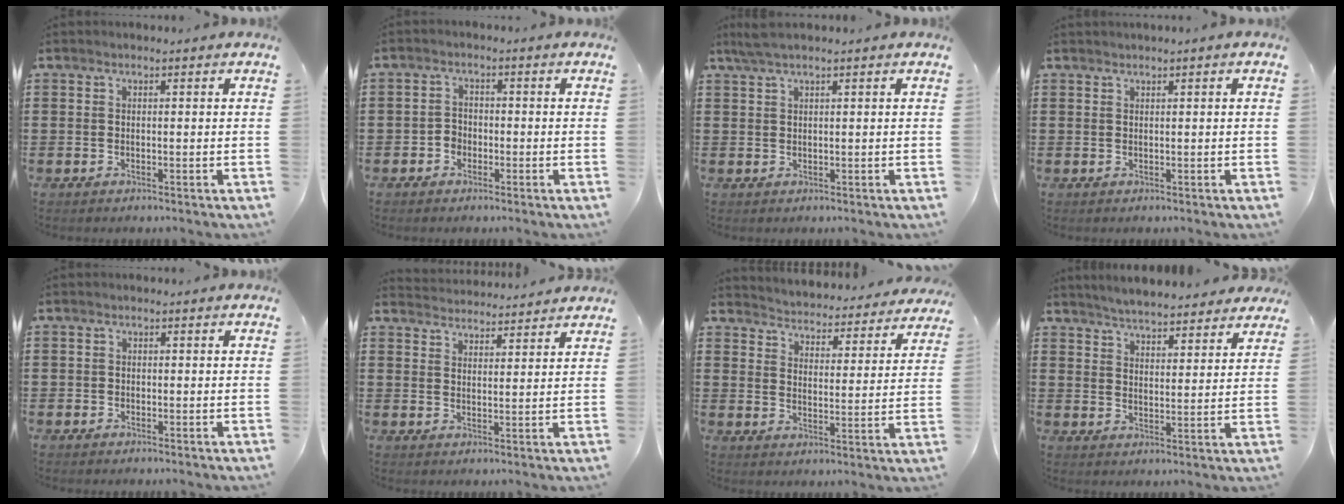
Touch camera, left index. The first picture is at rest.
{"total": 1.9, "force": [-1.2, 1.4, 0.2], "torque": [-0.009, 0.004, -0.028]}
{"total": 2.1, "force": [1.4, 0.0, 1.6], "torque": [-0.032, 0.000, 0.027]}
{"total": 0.5, "force": [0.4, -0.2, 0.3], "torque": [-0.005, -0.002, 0.007]}
{"total": 0.6, "force": [-0.3, 0.5, -0.1], "torque": [0.000, 0.002, -0.006]}
{"total": 3.3, "force": [3.3, 0.0, -0.3], "torque": [-0.005, -0.015, 0.060]}
{"total": 3.9, "force": [3.8, -0.2, -0.6], "torque": [-0.015, -0.040, 0.060]}
{"total": 4.6, "force": [4.6, 0.1, 0.4], "torque": [-0.028, -0.024, 0.081]}